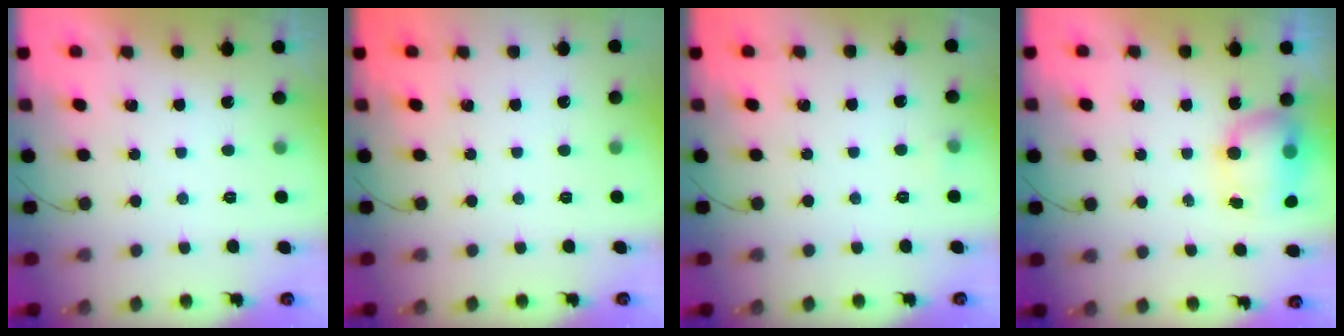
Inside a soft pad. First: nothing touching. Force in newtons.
{"total": 0.0}
{"total": 3.2, "press": 2.6, "slide": 1.8}
{"total": 8.4, "press": 7.9, "slide": 2.6}